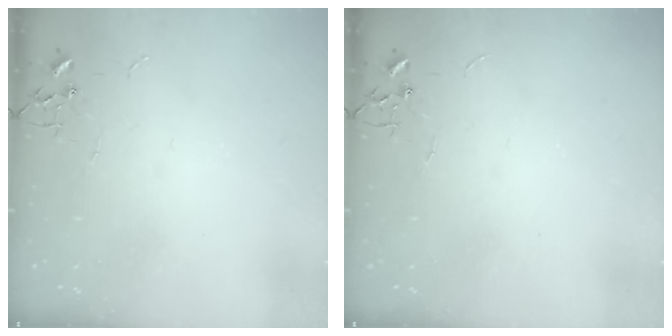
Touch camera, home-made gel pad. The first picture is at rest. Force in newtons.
{"total": 0.0}